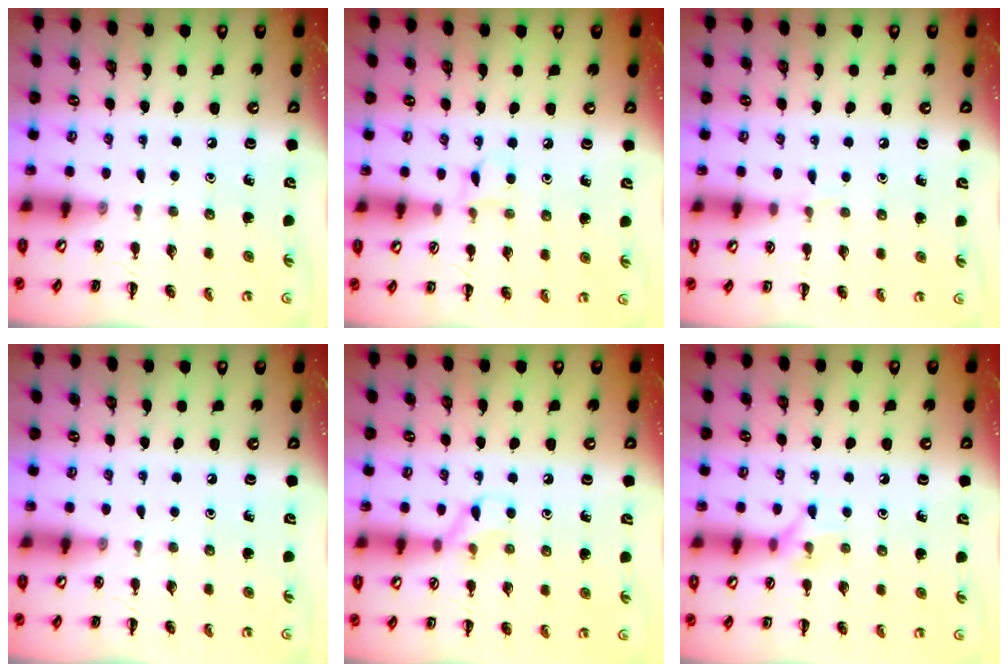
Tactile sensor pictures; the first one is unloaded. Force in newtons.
{"total": 4.9, "press": 4.6, "slide": 1.6}
{"total": 3.6, "press": 3.4, "slide": 1.2}
{"total": 0.0}
{"total": 7.1, "press": 6.9, "slide": 1.5}
{"total": 6.8, "press": 6.7, "slide": 1.0}